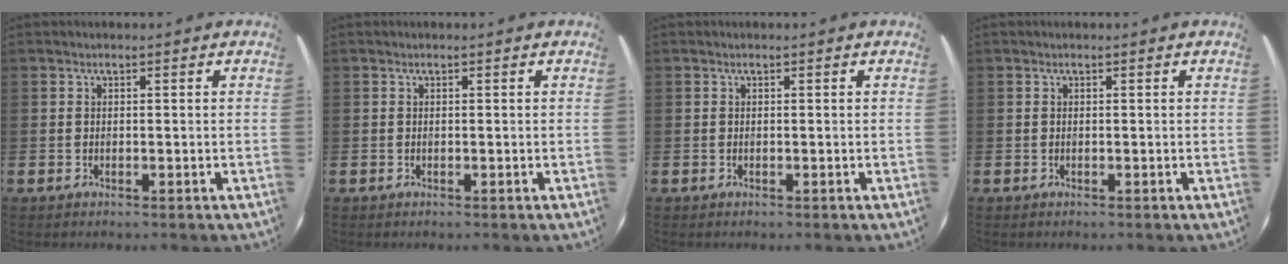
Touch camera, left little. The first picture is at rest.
{"total": 0.0}
{"total": 0.0}
{"total": 0.0}